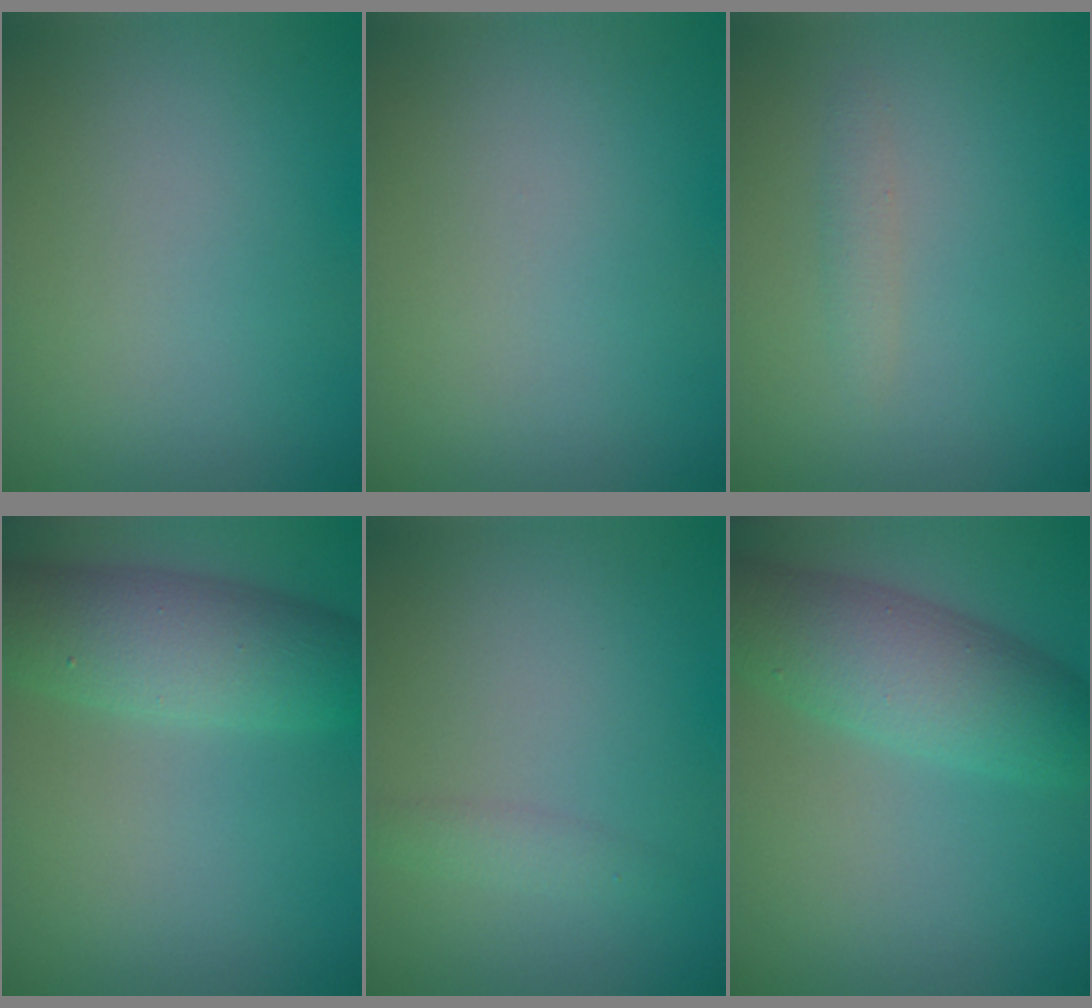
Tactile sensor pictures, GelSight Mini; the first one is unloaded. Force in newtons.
{"total": 0.0}
{"total": 1.0, "press": 1.0, "slide": 0.0}
{"total": 6.0, "press": 6.0, "slide": 0.3}
{"total": 1.3, "press": 1.3, "slide": 0.0}
{"total": 6.2, "press": 6.2, "slide": 0.2}